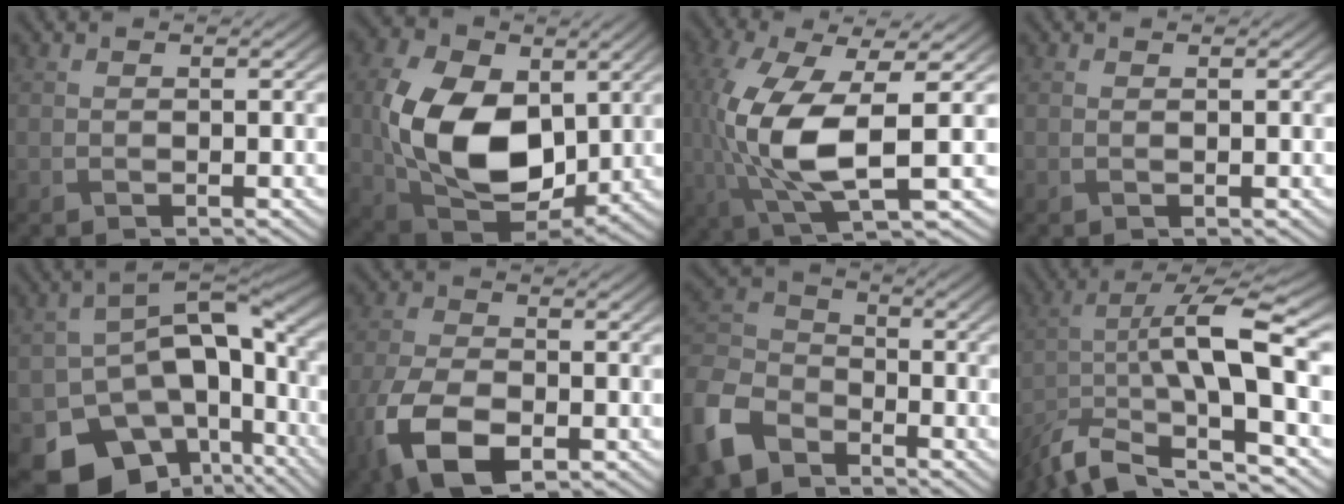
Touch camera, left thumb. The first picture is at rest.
{"total": 15.1, "force": [0.5, 9.9, 11.4], "torque": [-0.245, -0.002, 0.007]}
{"total": 11.0, "force": [0.3, 4.1, 10.2], "torque": [-0.255, -0.013, 0.013]}
{"total": 0.0}
{"total": 16.8, "force": [-3.9, 11.4, 11.8], "torque": [-0.208, -0.053, -0.023]}
{"total": 10.5, "force": [-4.7, 5.9, 7.4], "torque": [-0.195, -0.036, -0.082]}
{"total": 10.4, "force": [-6.4, 6.7, 4.9], "torque": [-0.147, -0.011, -0.147]}
{"total": 15.2, "force": [-5.6, 4.7, 13.4], "torque": [-0.262, -0.008, -0.107]}